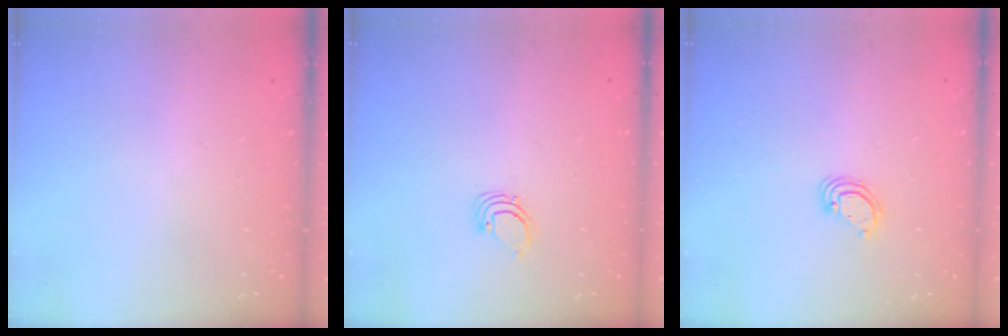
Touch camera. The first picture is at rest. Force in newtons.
{"total": 2.2, "press": 2.2, "slide": 0.2}
{"total": 3.8, "press": 3.8, "slide": 0.1}